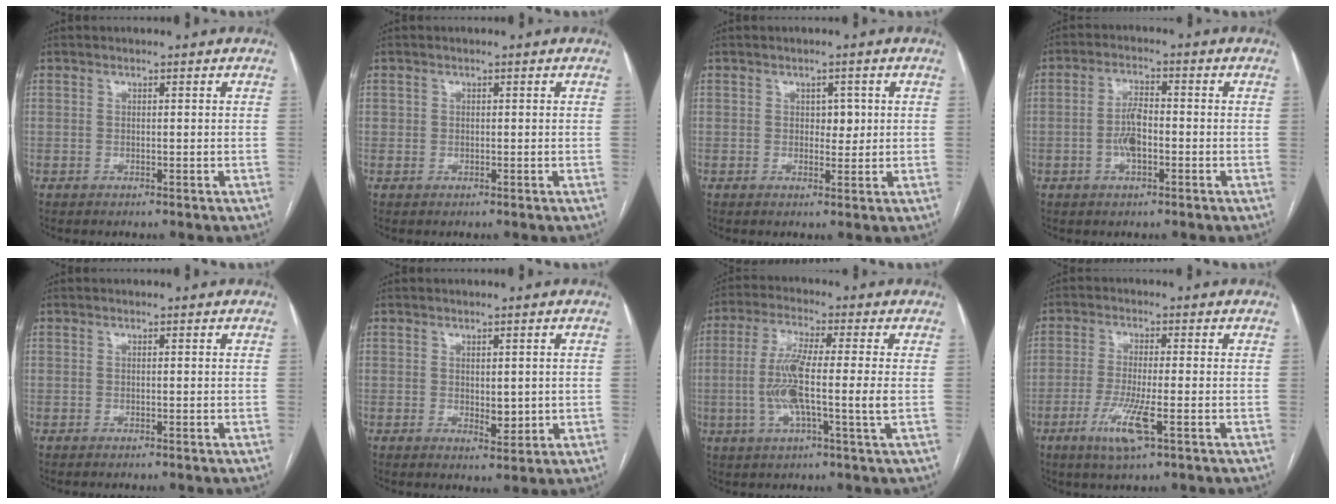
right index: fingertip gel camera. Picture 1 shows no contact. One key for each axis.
{"total": 0.7, "fx": 0.2, "fy": 0.7, "fz": 0.1, "tx": 0.006, "ty": 0.002, "tz": 0.001}
{"total": 2.1, "fx": 0.4, "fy": 1.3, "fz": 1.6, "tx": -0.016, "ty": 0.001, "tz": 0.006}
{"total": 4.7, "fx": -1.1, "fy": 1.8, "fz": 4.3, "tx": -0.089, "ty": 0.008, "tz": -0.022}
{"total": 0.0}
{"total": 3.2, "fx": 0.0, "fy": 1.6, "fz": 2.8, "tx": -0.038, "ty": -0.008, "tz": 0.008}
{"total": 10.1, "fx": -0.9, "fy": 0.1, "fz": 10.0, "tx": -0.201, "ty": -0.001, "tz": -0.026}
{"total": 6.8, "fx": -2.8, "fy": 0.4, "fz": 6.2, "tx": -0.125, "ty": -0.016, "tz": -0.051}